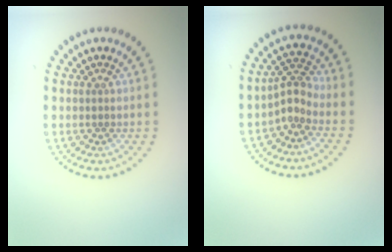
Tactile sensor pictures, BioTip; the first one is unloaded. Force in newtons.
{"total": 2.3, "press": 1.5, "slide": 1.7}